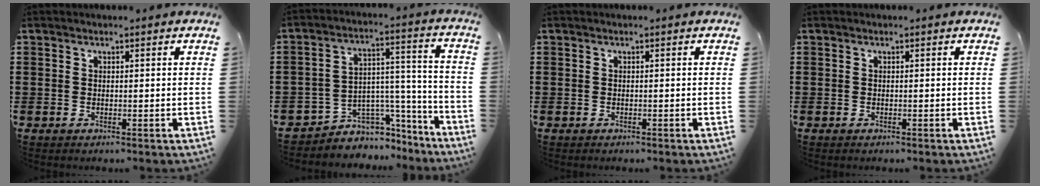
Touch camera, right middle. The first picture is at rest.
{"total": 5.0, "force": [-3.9, 3.1, 0.2], "torque": [-0.016, 0.002, -0.075]}
{"total": 0.0}
{"total": 0.0}